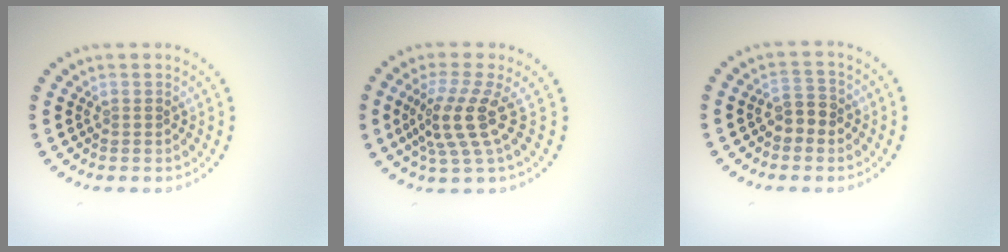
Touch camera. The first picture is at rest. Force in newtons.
{"total": 4.1, "press": 3.0, "slide": 2.7}
{"total": 2.1, "press": 2.0, "slide": 0.5}